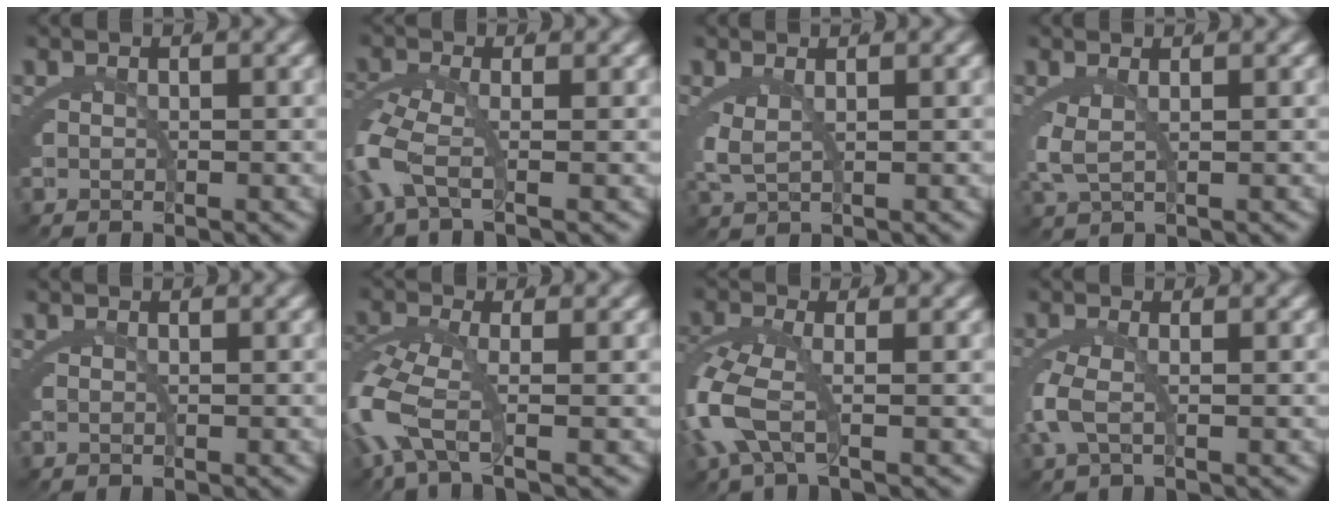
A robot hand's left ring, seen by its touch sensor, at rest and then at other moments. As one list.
[{"total": 3.4, "force": [-0.9, 0.9, 3.1], "torque": [-0.098, -0.022, -0.004]}, {"total": 2.0, "force": [0.6, 0.6, 1.8], "torque": [-0.054, -0.018, 0.027]}, {"total": 2.4, "force": [0.5, 0.8, 2.2], "torque": [-0.063, -0.017, 0.022]}, {"total": 0.0}, {"total": 3.9, "force": [-1.2, 1.1, 3.6], "torque": [-0.111, -0.027, -0.005]}, {"total": 4.5, "force": [-1.0, 1.7, 4.1], "torque": [-0.125, -0.023, -0.004]}, {"total": 3.0, "force": [0.1, 1.0, 2.8], "torque": [-0.074, -0.004, 0.005]}]